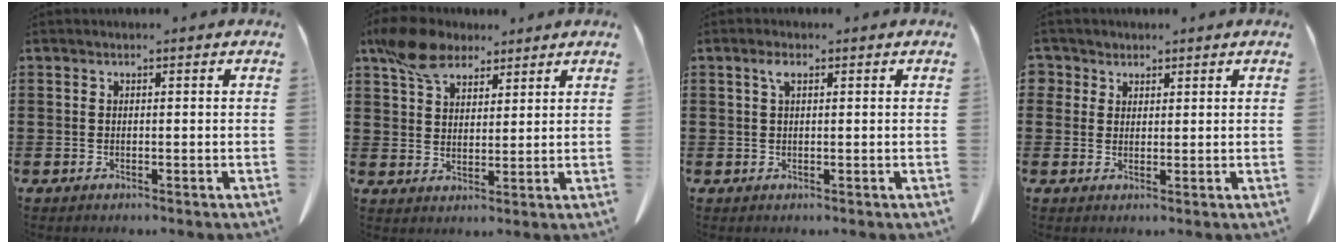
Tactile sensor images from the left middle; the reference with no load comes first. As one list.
[{"total": 8.2, "force": [6.0, 4.1, 3.9], "torque": [-0.089, -0.001, 0.114]}, {"total": 2.1, "force": [0.8, 0.7, 1.8], "torque": [-0.040, 0.003, 0.015]}, {"total": 2.5, "force": [1.8, 1.7, 0.3], "torque": [-0.015, 0.007, 0.035]}]